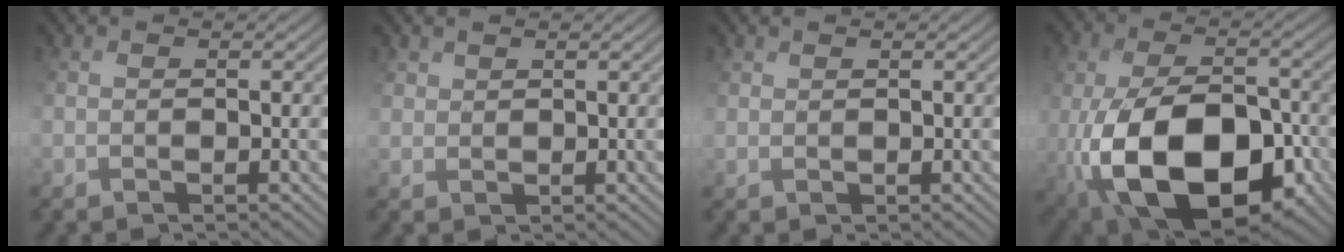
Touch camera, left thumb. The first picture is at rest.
{"total": 1.8, "force": [1.1, 1.0, -0.9], "torque": [0.005, 0.000, 0.024]}
{"total": 1.0, "force": [0.3, 0.2, -0.9], "torque": [0.006, -0.001, 0.014]}
{"total": 16.6, "force": [-4.3, 10.3, 12.3], "torque": [-0.244, -0.037, -0.047]}